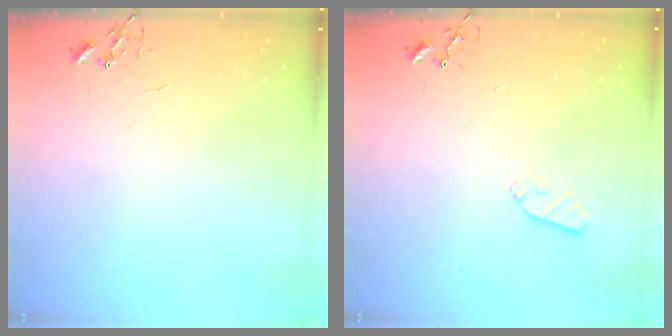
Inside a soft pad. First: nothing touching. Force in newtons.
{"total": 5.2, "press": 5.2, "slide": 0.8}